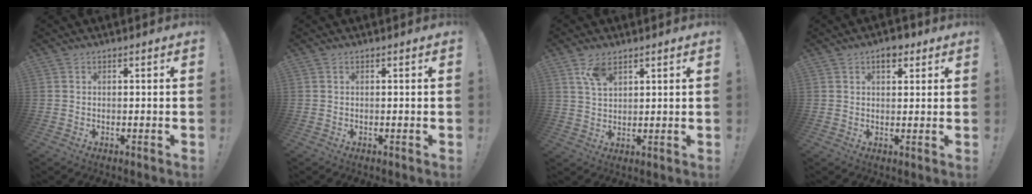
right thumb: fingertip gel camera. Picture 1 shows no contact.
{"total": 0.0}
{"total": 6.5, "force": [3.9, 3.2, 4.1], "torque": [-0.070, -0.015, 0.072]}
{"total": 4.1, "force": [2.3, 2.5, 2.3], "torque": [-0.018, -0.007, 0.036]}